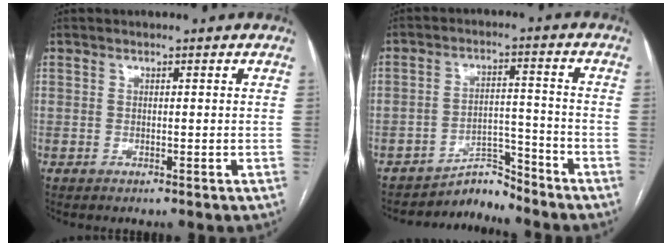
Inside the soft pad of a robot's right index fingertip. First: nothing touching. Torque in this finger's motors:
{"motor_torque": [-0.13, 0.10, -0.28, -0.07]}